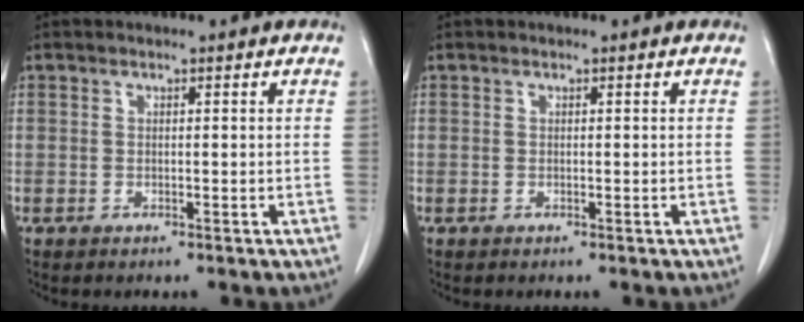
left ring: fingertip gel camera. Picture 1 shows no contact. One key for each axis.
{"total": 0.0}